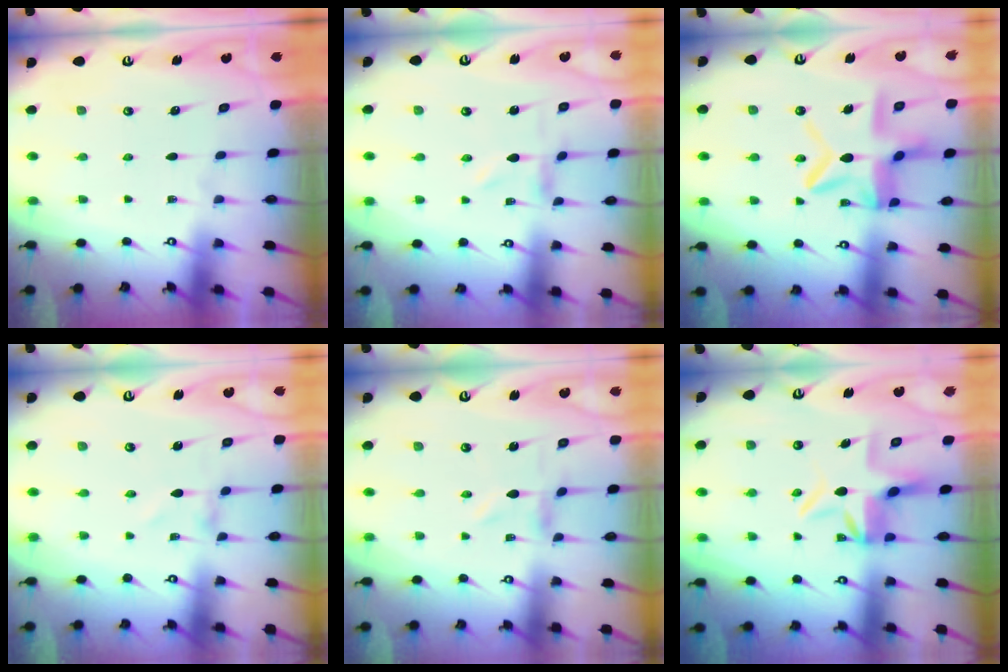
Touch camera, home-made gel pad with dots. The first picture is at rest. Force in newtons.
{"total": 0.0}
{"total": 13.1, "press": 13.0, "slide": 1.4}
{"total": 0.8, "press": 0.8, "slide": 0.1}
{"total": 0.0}
{"total": 6.2, "press": 6.2, "slide": 0.7}